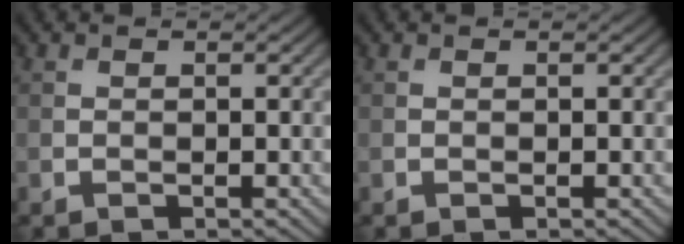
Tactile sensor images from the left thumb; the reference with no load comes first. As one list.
[{"total": 0.0}]